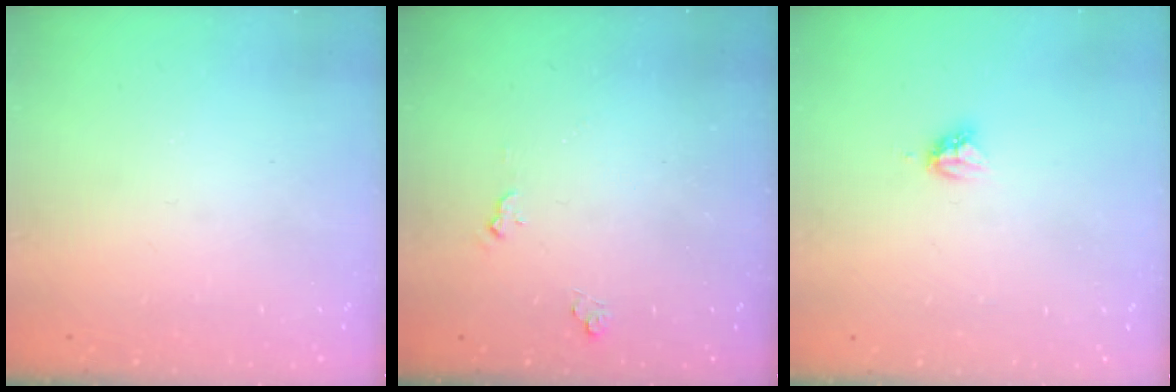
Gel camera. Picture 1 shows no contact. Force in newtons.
{"total": 4.7, "press": 4.7, "slide": 0.5}
{"total": 4.0, "press": 3.9, "slide": 0.7}